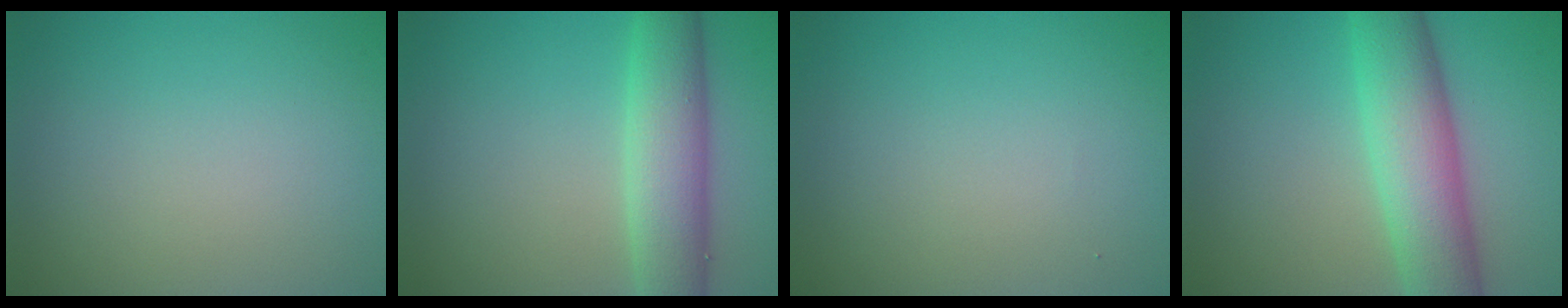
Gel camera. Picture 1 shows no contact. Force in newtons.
{"total": 5.7, "press": 5.7, "slide": 0.2}
{"total": 0.0}
{"total": 7.8, "press": 7.8, "slide": 0.1}